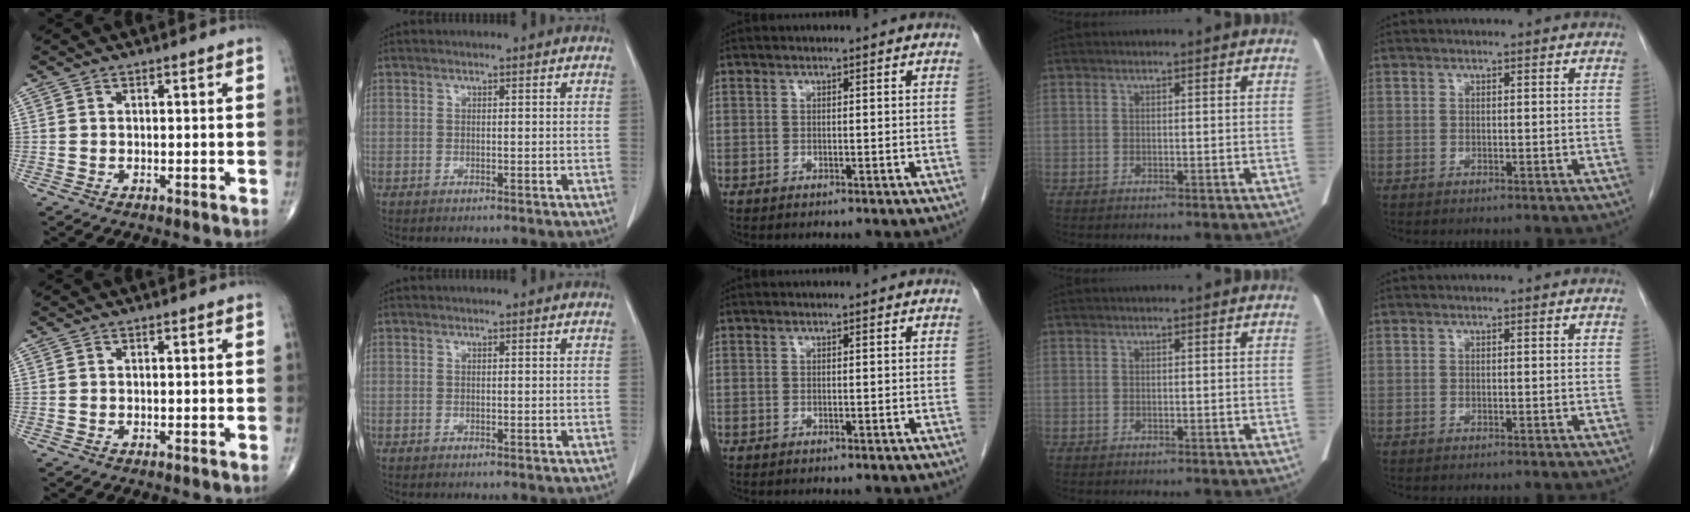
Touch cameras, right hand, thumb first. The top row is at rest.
{}